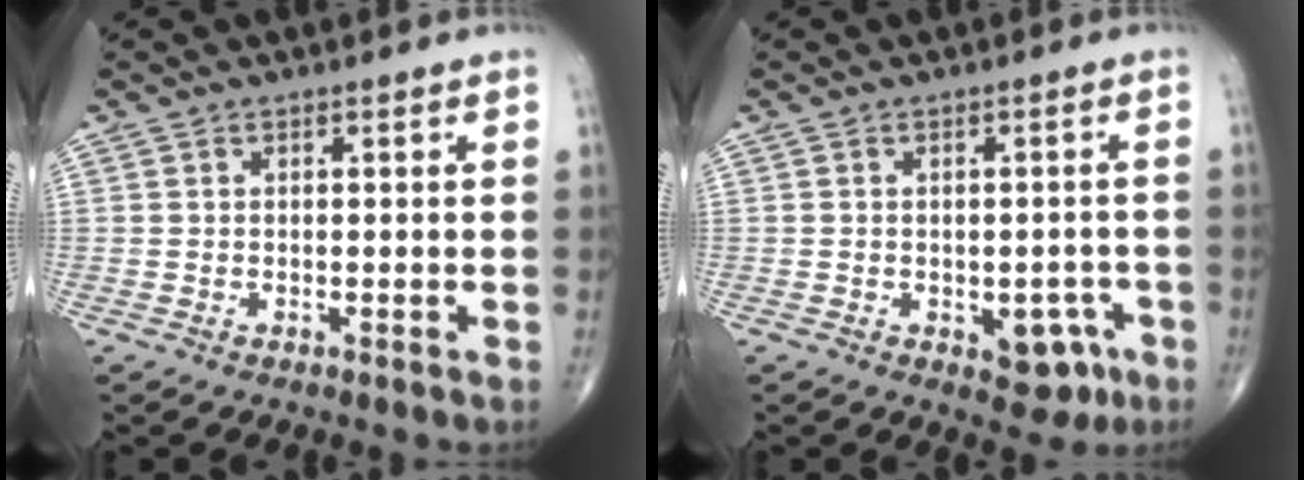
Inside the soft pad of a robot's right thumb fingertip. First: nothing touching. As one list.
[{"total": 6.1, "force": [-2.5, 3.7, 4.2], "torque": [-0.022, 0.013, -0.024]}]